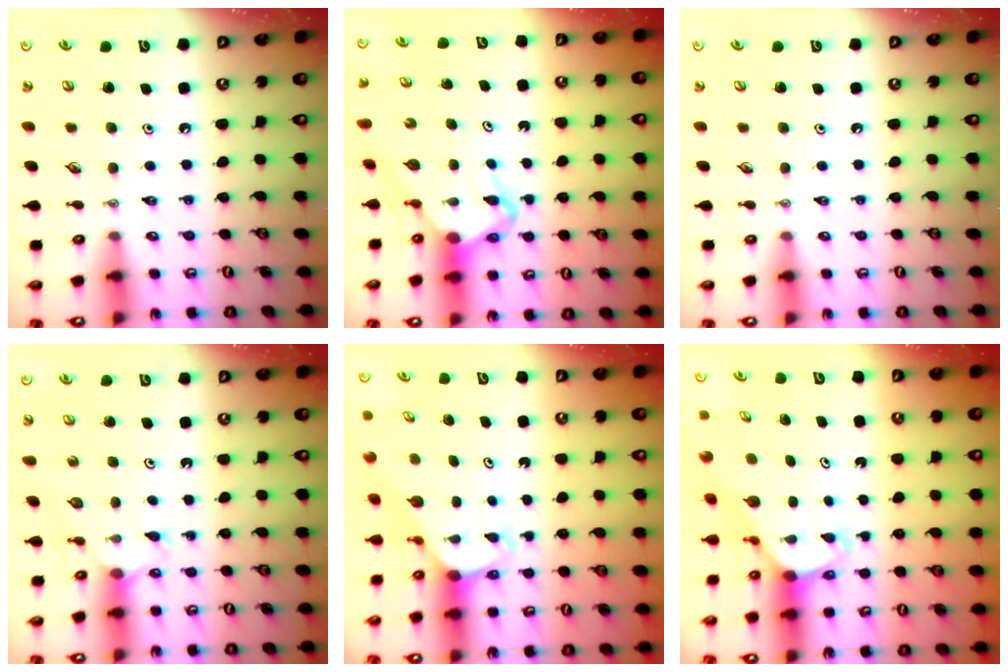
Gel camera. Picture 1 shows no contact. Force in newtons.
{"total": 6.1, "press": 6.1, "slide": 0.5}
{"total": 0.0}
{"total": 4.3, "press": 4.3, "slide": 0.4}
{"total": 2.0, "press": 2.0, "slide": 0.2}
{"total": 2.1, "press": 2.1, "slide": 0.1}